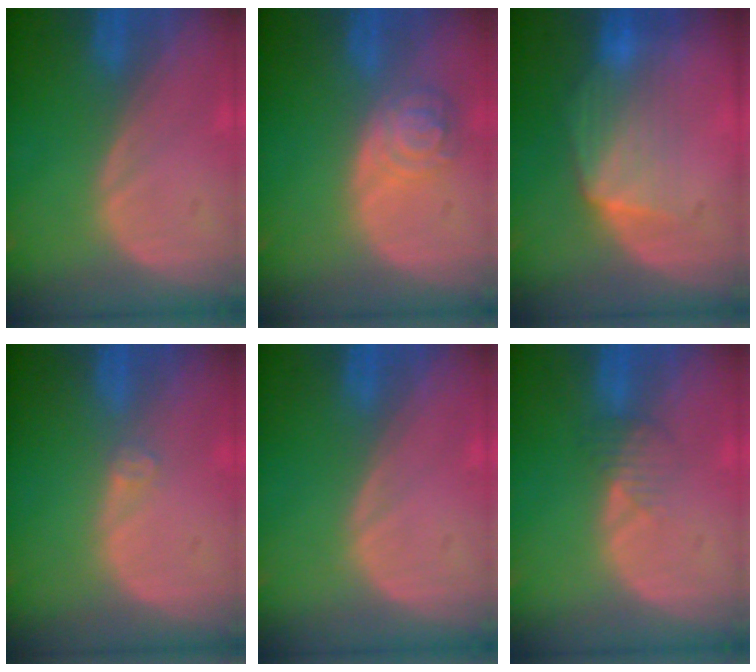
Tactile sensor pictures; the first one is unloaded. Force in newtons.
{"total": 5.3, "press": 4.8, "slide": 2.4}
{"total": 7.0, "press": 6.4, "slide": 2.8}
{"total": 1.3, "press": 1.1, "slide": 0.7}
{"total": 0.0}
{"total": 2.1, "press": 2.1, "slide": 0.2}